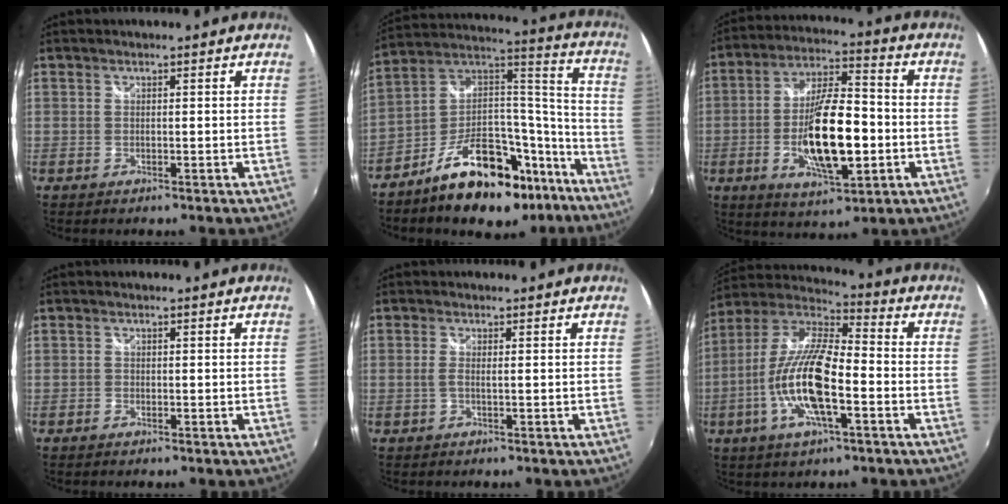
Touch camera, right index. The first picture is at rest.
{"total": 23.0, "force": [-15.1, 11.1, 13.3], "torque": [-0.212, 0.059, -0.218]}
{"total": 15.9, "force": [-3.3, 5.1, 14.7], "torque": [-0.274, 0.002, -0.054]}
{"total": 0.7, "force": [-0.5, 0.4, 0.1], "torque": [-0.003, 0.000, -0.011]}
{"total": 1.1, "force": [0.0, -0.1, 1.1], "torque": [-0.024, 0.004, -0.002]}
{"total": 16.4, "force": [-4.9, 4.7, 14.9], "torque": [-0.299, -0.003, -0.099]}